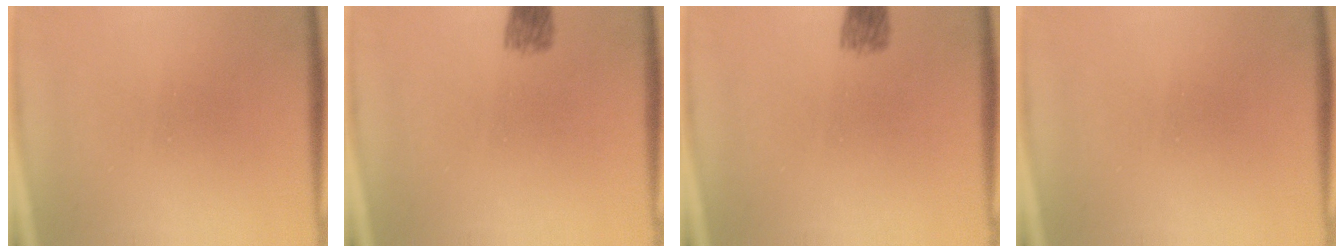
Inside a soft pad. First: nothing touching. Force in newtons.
{"total": 2.6}
{"total": 2.6}
{"total": 0.0}